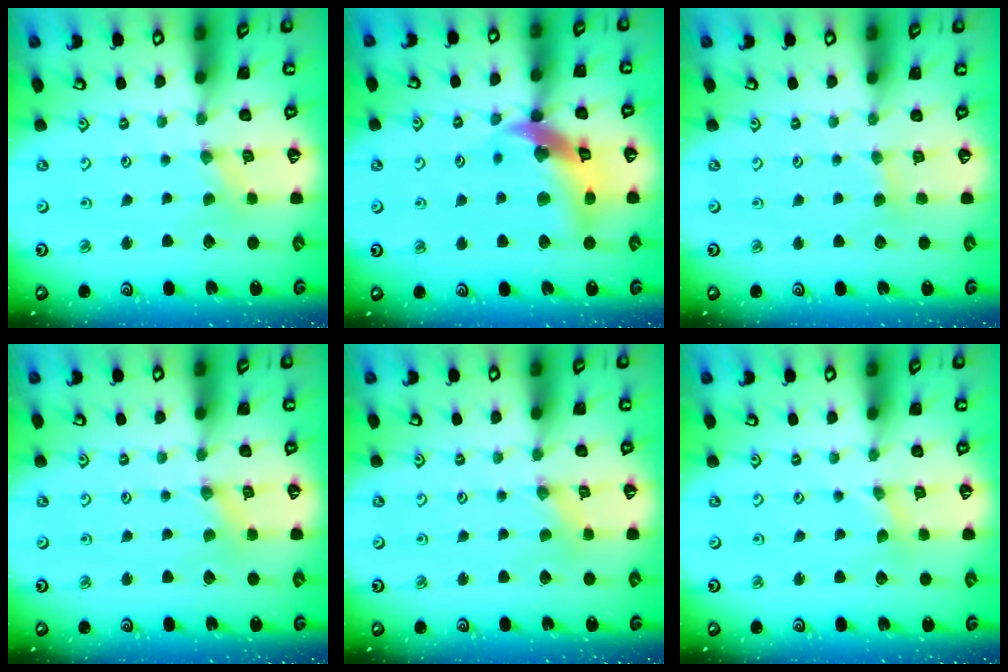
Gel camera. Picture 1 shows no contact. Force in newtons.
{"total": 15.8, "press": 15.6, "slide": 2.0}
{"total": 2.1, "press": 2.0, "slide": 0.3}
{"total": 0.7, "press": 0.6, "slide": 0.1}
{"total": 0.0}
{"total": 0.0}